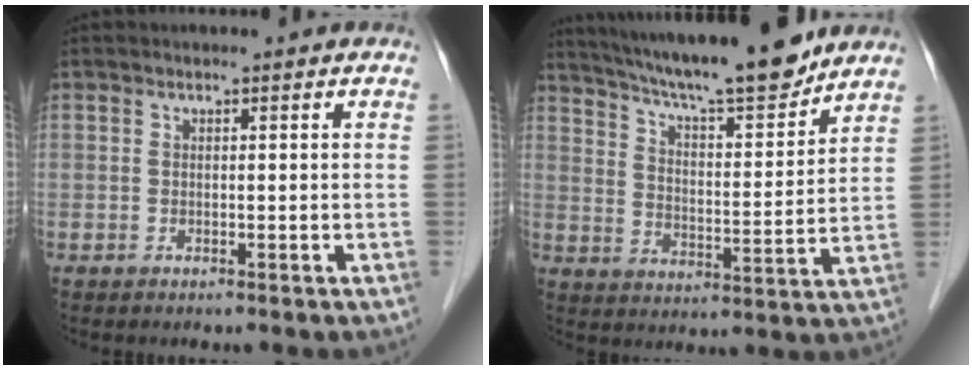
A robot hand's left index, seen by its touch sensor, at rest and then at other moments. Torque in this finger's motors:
{"motor_torque": [0.33, -0.43, 0.61, 0.10]}